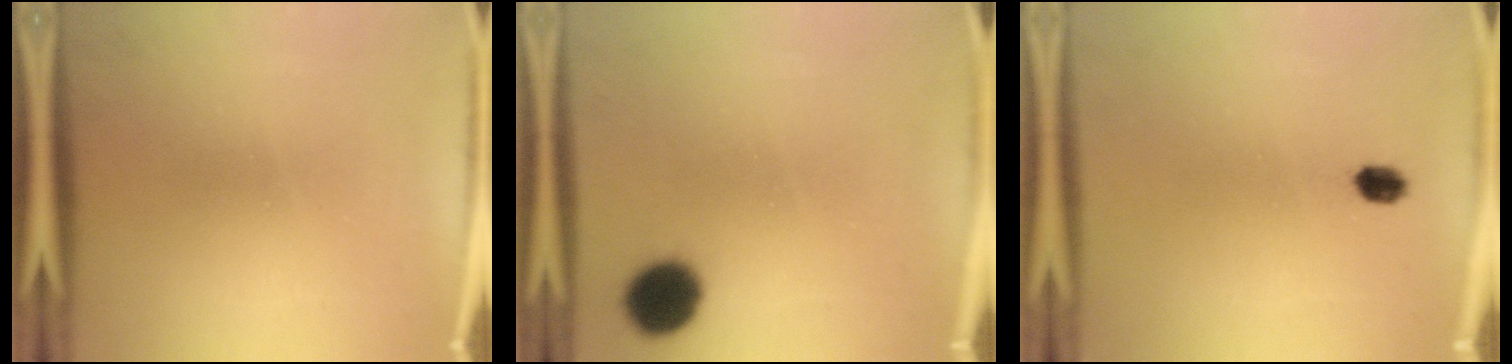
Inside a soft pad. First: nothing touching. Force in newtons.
{"total": 9.2}
{"total": 2.4}